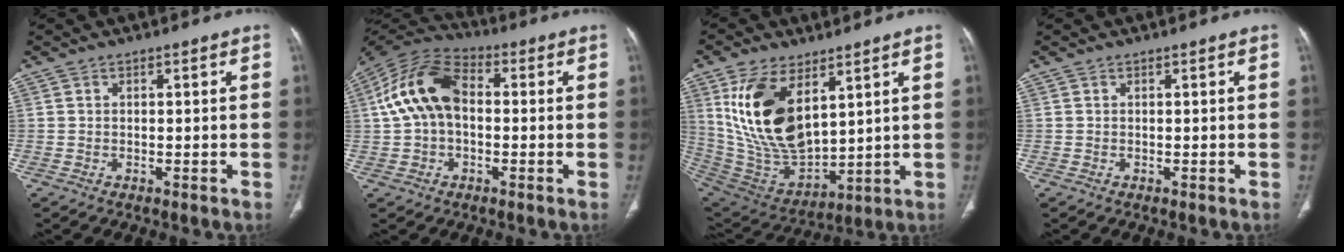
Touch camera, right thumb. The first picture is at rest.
{"total": 13.9, "force": [1.0, 9.0, 10.5], "torque": [-0.200, 0.037, 0.006]}
{"total": 19.6, "force": [7.4, 10.4, 15.0], "torque": [-0.267, -0.033, 0.160]}
{"total": 0.0}